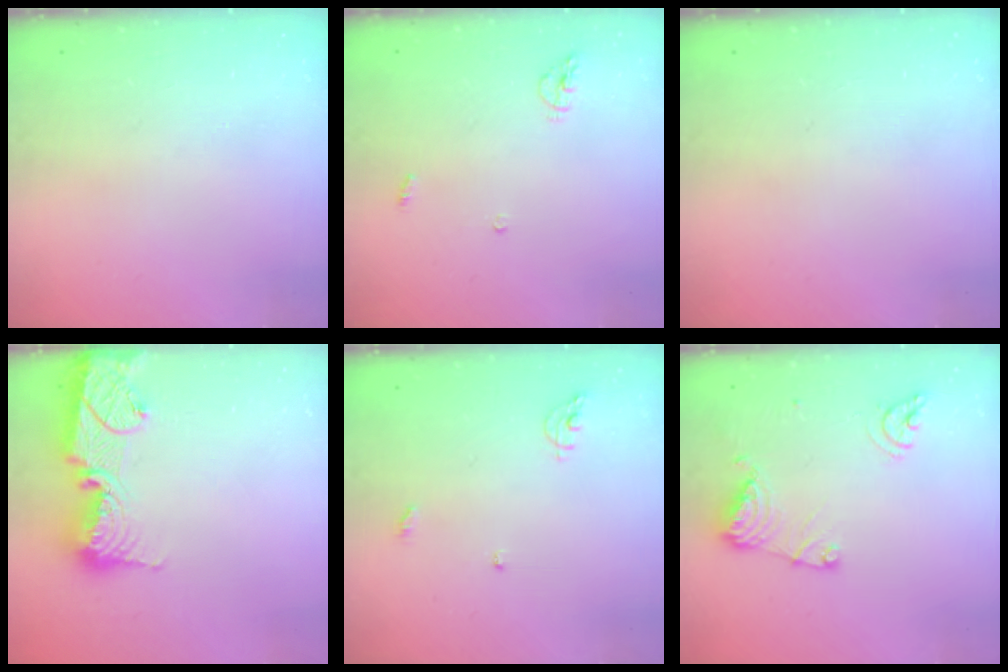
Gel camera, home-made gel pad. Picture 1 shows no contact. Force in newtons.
{"total": 5.0, "press": 4.9, "slide": 0.2}
{"total": 0.0}
{"total": 16.0, "press": 15.9, "slide": 1.4}
{"total": 5.4, "press": 5.4, "slide": 0.4}
{"total": 11.9, "press": 11.9, "slide": 1.3}